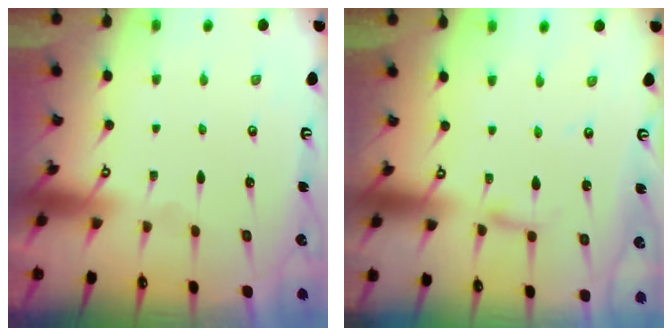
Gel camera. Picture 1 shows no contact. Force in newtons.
{"total": 2.4, "press": 2.4, "slide": 0.1}